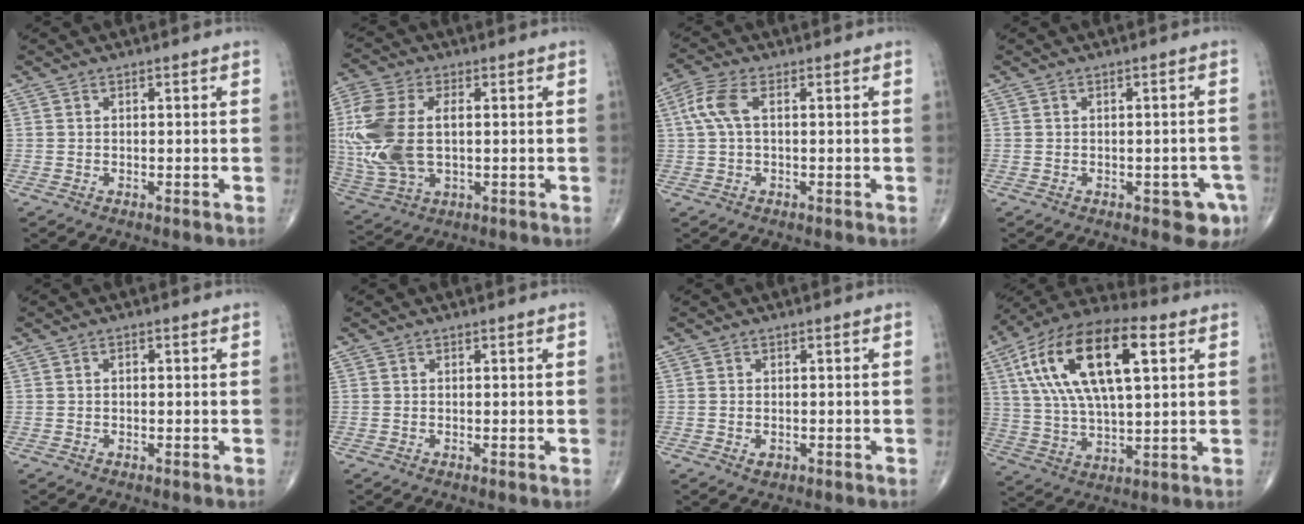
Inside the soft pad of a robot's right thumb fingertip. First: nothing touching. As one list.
[{"total": 16.5, "force": [0.8, 9.4, 13.5], "torque": [-0.335, -0.002, 0.021]}, {"total": 5.4, "force": [1.0, 2.4, 4.8], "torque": [-0.130, 0.019, 0.019]}, {"total": 4.6, "force": [-2.1, 2.4, 3.3], "torque": [-0.020, 0.009, -0.021]}, {"total": 0.6, "force": [0.0, 0.4, 0.4], "torque": [-0.005, 0.001, -0.003]}, {"total": 0.0}, {"total": 1.3, "force": [-0.4, 0.9, 0.8], "torque": [-0.009, 0.001, -0.003]}, {"total": 22.5, "force": [6.9, 9.7, 19.1], "torque": [-0.358, 0.010, 0.114]}]